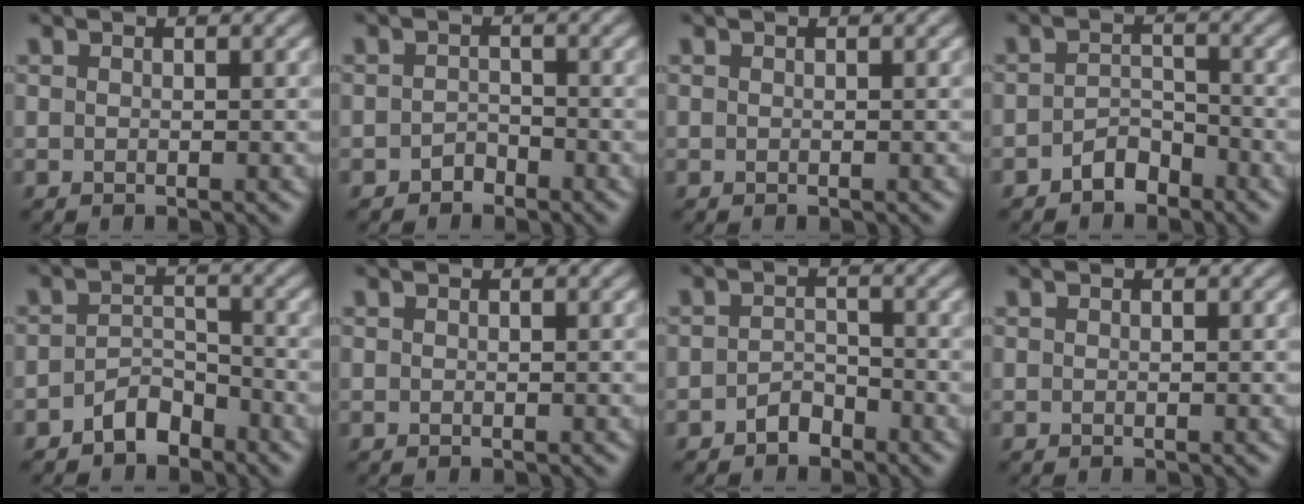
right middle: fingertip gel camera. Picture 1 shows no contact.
{"total": 1.2, "force": [-1.0, 0.7, 0.1], "torque": [-0.002, 0.002, -0.019]}
{"total": 0.0}
{"total": 2.3, "force": [-1.8, 1.2, 0.7], "torque": [-0.011, 0.008, -0.037]}
{"total": 2.7, "force": [-2.1, 1.3, 1.0], "torque": [-0.015, 0.010, -0.043]}
{"total": 0.0}
{"total": 1.8, "force": [-1.4, 1.0, 0.6], "torque": [-0.009, 0.005, -0.028]}
{"total": 0.0}